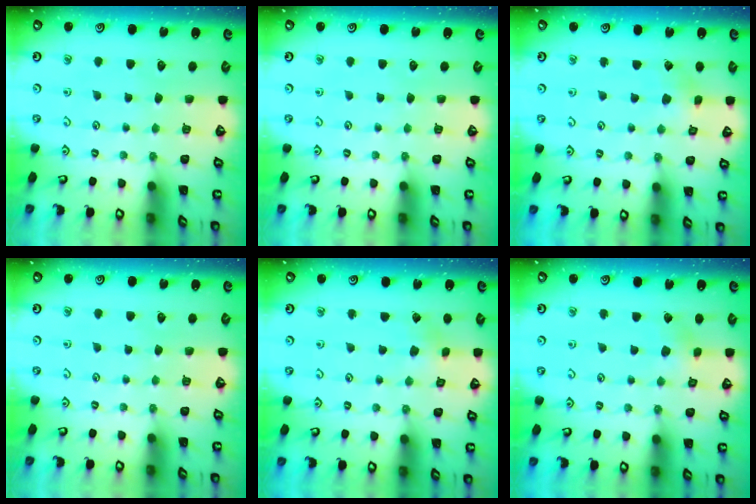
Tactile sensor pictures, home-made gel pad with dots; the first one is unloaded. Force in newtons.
{"total": 0.0}
{"total": 2.4, "press": 2.4, "slide": 0.2}
{"total": 0.0}
{"total": 2.1, "press": 2.1, "slide": 0.2}
{"total": 3.2, "press": 3.2, "slide": 0.4}